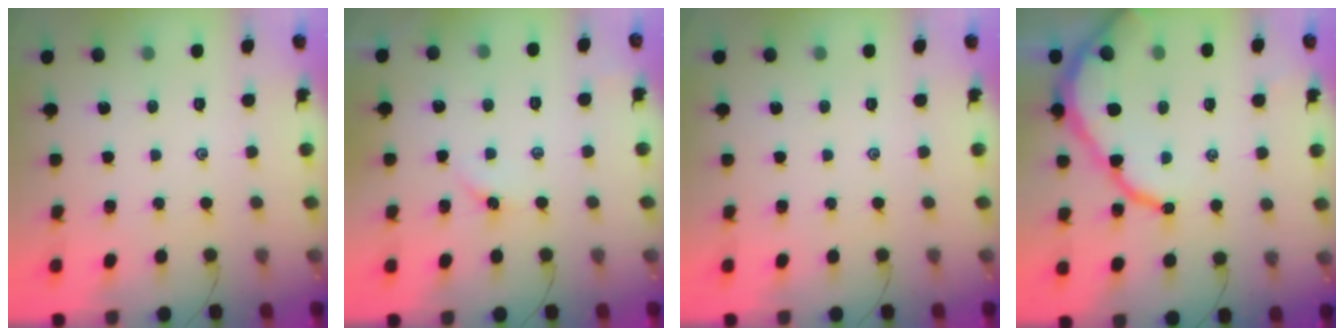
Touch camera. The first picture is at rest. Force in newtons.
{"total": 2.7, "press": 2.6, "slide": 0.5}
{"total": 0.0}
{"total": 11.9, "press": 11.8, "slide": 1.3}